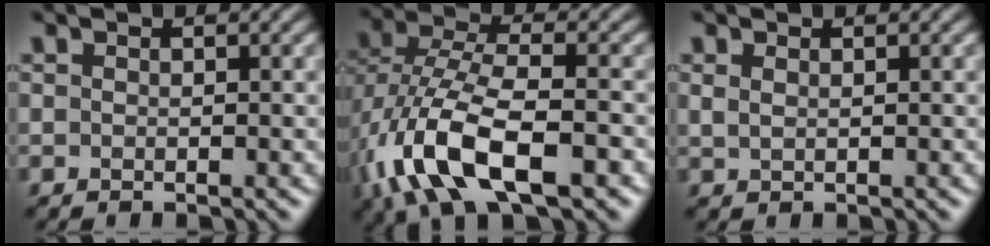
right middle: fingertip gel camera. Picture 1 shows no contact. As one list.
[{"total": 11.0, "force": [-4.8, 5.2, 8.4], "torque": [-0.178, -0.005, -0.088]}, {"total": 0.6, "force": [0.5, 0.3, 0.3], "torque": [-0.009, 0.000, 0.011]}]